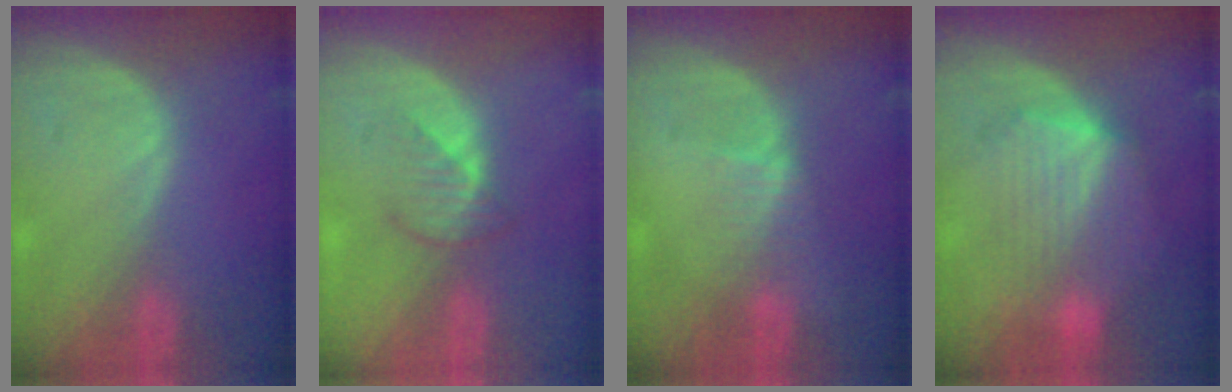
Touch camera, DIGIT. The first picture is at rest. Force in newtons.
{"total": 3.0, "press": 2.9, "slide": 0.7}
{"total": 2.4, "press": 2.4, "slide": 0.2}
{"total": 7.9, "press": 7.9, "slide": 0.2}